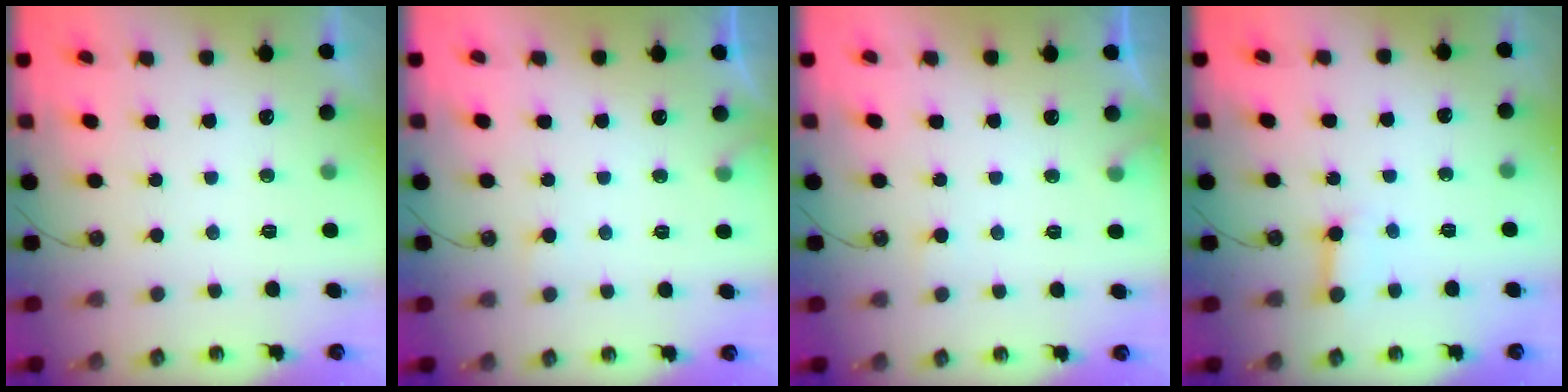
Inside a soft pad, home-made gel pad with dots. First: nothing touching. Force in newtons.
{"total": 6.0, "press": 6.0, "slide": 0.3}
{"total": 6.0, "press": 6.0, "slide": 0.3}
{"total": 4.4, "press": 4.4, "slide": 0.5}